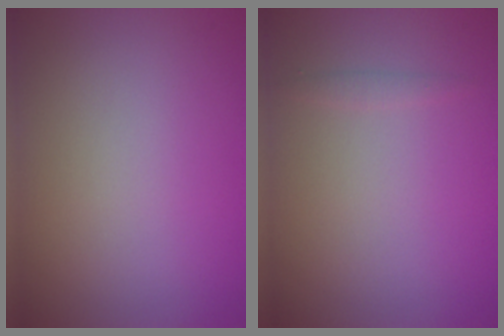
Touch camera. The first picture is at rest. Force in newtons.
{"total": 0.5, "press": 0.5, "slide": 0.0}